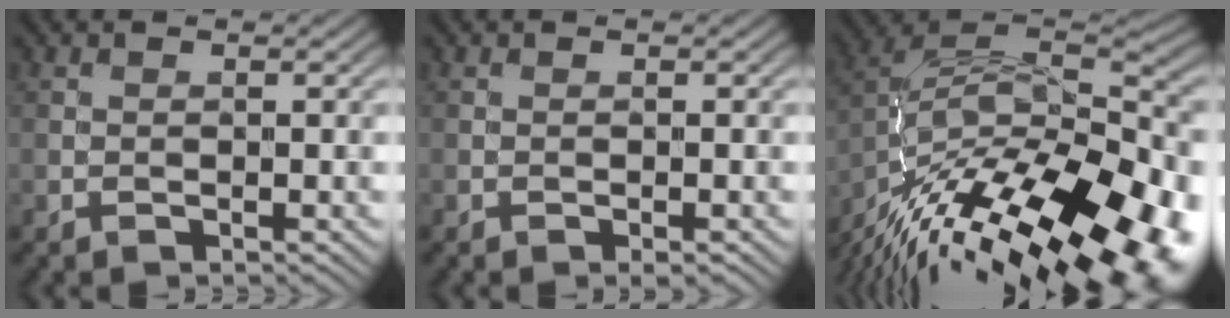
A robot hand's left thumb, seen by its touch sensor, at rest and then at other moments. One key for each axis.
{"total": 0.7, "fx": -0.5, "fy": 0.2, "fz": 0.5, "tx": -0.009, "ty": 0.000, "tz": -0.007}
{"total": 18.6, "fx": -12.0, "fy": 6.7, "fz": 12.5, "tx": -0.199, "ty": 0.001, "tz": -0.177}